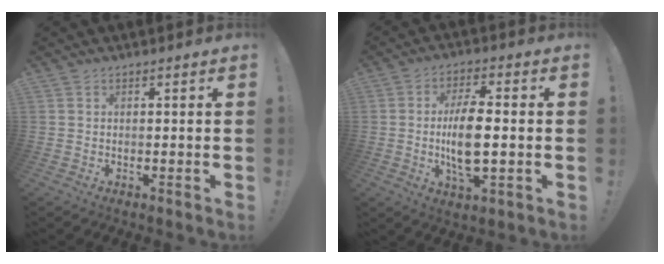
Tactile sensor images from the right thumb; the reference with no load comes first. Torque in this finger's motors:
{"motor_torque": [1.25, 1.31, 1.09, -0.01, 0.49]}